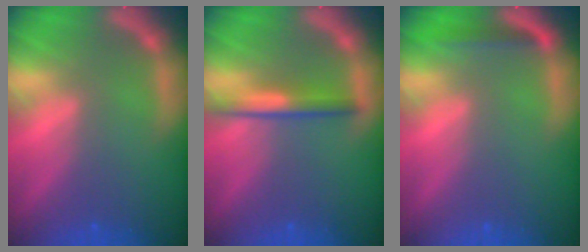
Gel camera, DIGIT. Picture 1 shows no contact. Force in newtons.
{"total": 3.0}
{"total": 1.9}